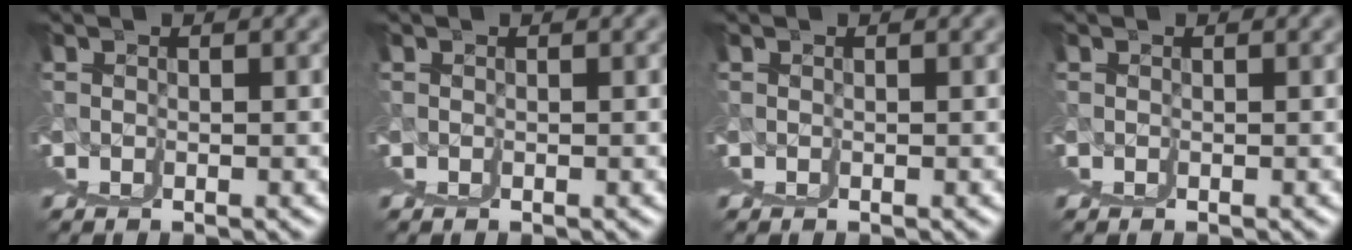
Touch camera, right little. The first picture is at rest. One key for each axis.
{"total": 0.0}
{"total": 0.0}
{"total": 0.0}